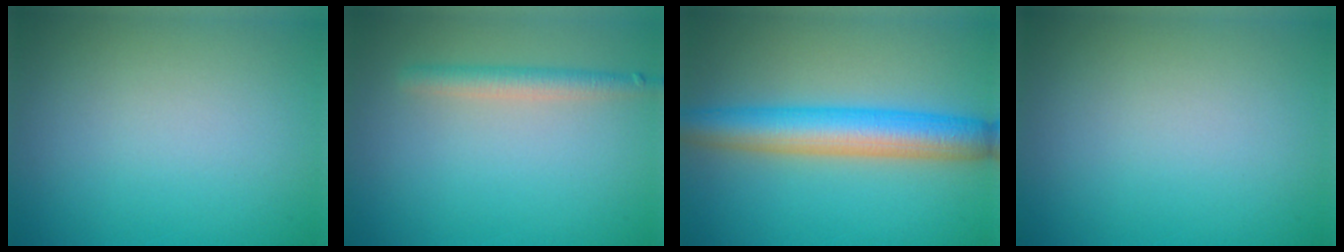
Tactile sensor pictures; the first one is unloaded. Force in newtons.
{"total": 2.3, "press": 2.3, "slide": 0.1}
{"total": 6.9, "press": 6.9, "slide": 0.1}
{"total": 0.0}